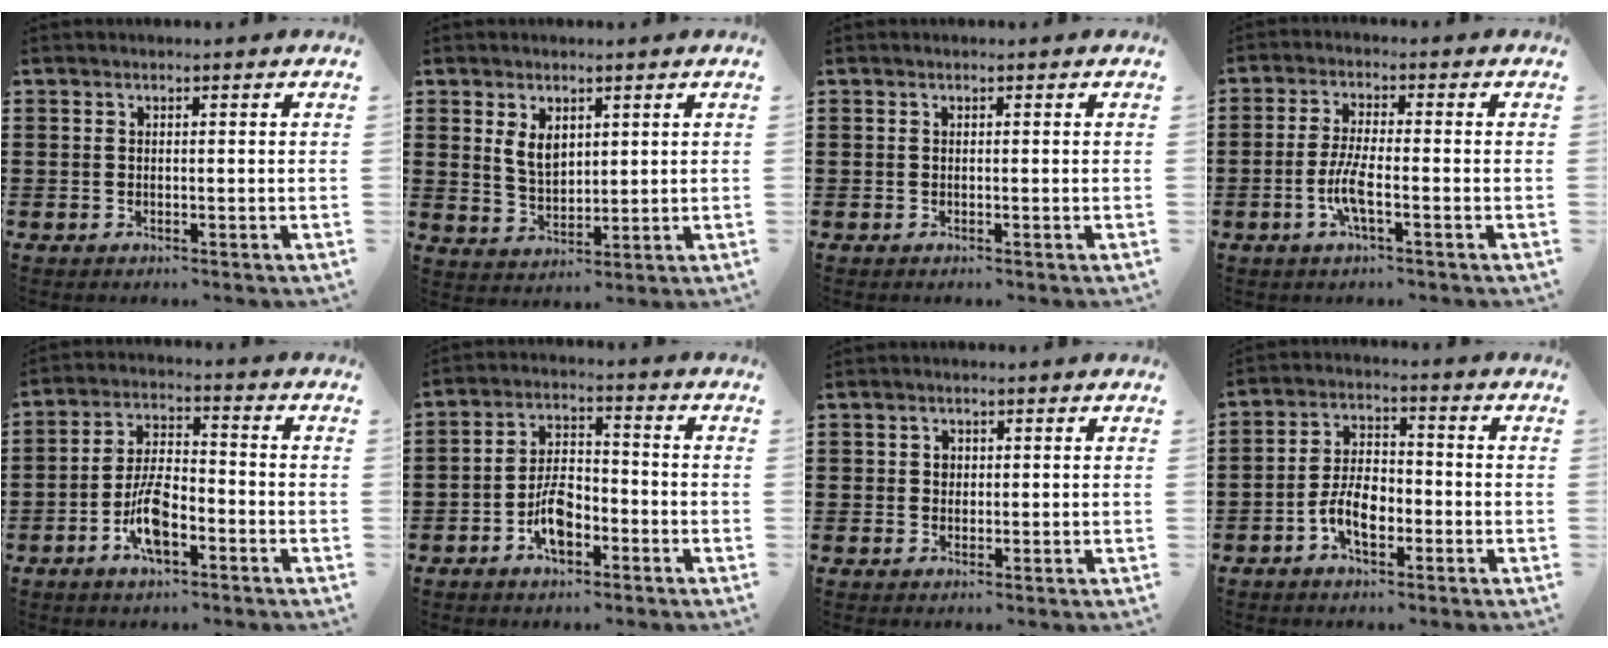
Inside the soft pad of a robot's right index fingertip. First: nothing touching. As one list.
[{"total": 4.2, "force": [1.8, 2.6, 2.8], "torque": [-0.054, 0.003, 0.031]}, {"total": 0.0}, {"total": 5.0, "force": [-1.9, 0.9, 4.6], "torque": [-0.105, -0.007, -0.044]}, {"total": 8.0, "force": [-3.4, 3.2, 6.4], "torque": [-0.137, 0.001, -0.067]}, {"total": 6.6, "force": [-3.0, 3.3, 4.9], "torque": [-0.100, 0.007, -0.059]}, {"total": 1.3, "force": [0.3, 1.1, 0.6], "torque": [-0.013, 0.007, 0.005]}, {"total": 6.3, "force": [-2.6, 3.5, 4.6], "torque": [-0.101, 0.004, -0.052]}]